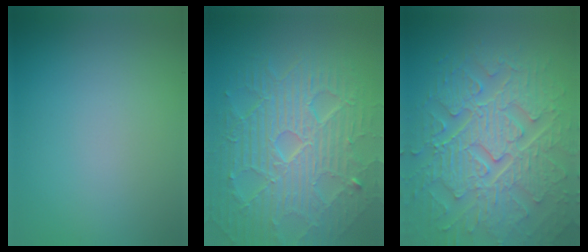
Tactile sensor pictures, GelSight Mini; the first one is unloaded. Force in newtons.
{"total": 10.3, "press": 6.6, "slide": 7.9}
{"total": 9.5, "press": 7.0, "slide": 6.5}